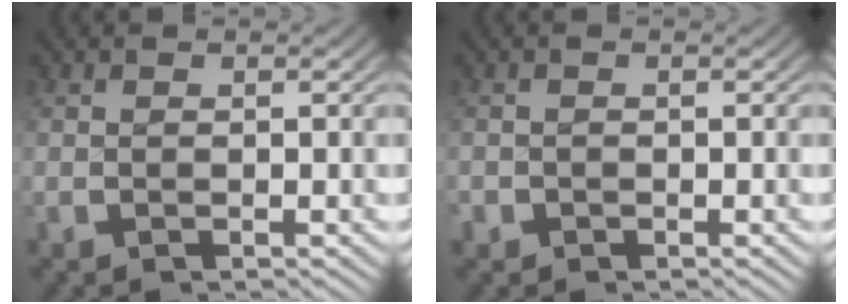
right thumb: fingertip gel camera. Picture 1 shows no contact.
{"total": 0.9, "force": [-0.6, 0.6, -0.4], "torque": [0.003, -0.011, -0.008]}